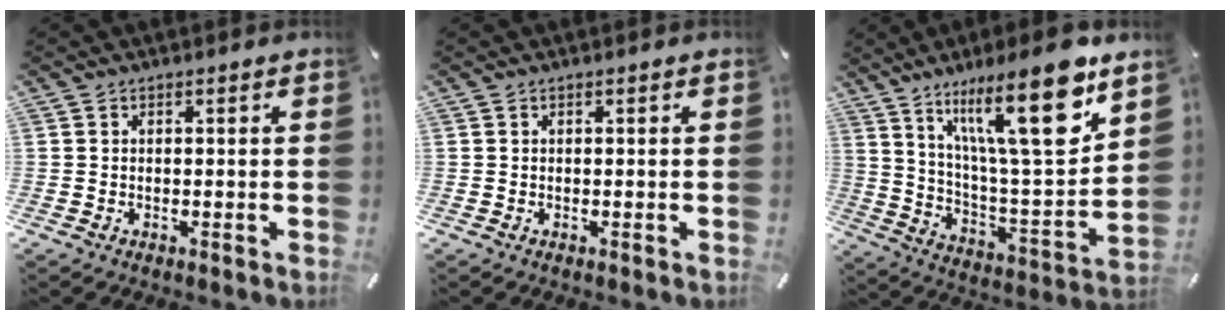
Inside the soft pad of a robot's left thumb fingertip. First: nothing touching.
{"total": 0.0}
{"total": 22.8, "force": [14.4, 5.7, 16.8], "torque": [-0.268, -0.088, 0.224]}